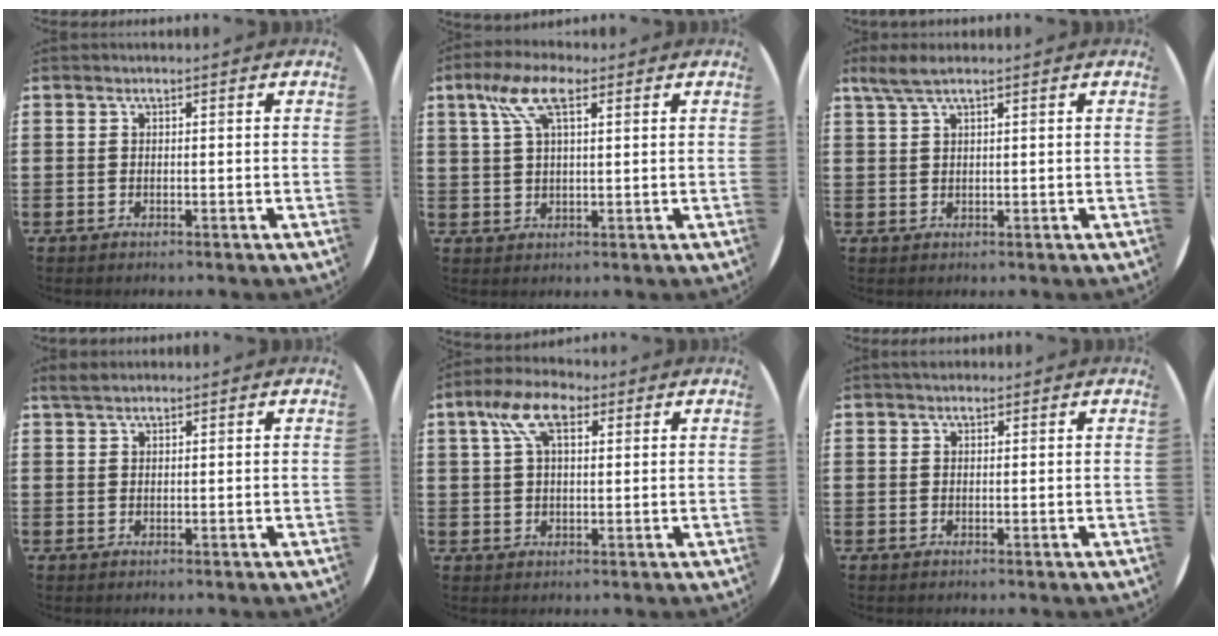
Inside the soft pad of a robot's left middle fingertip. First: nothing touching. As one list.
[{"total": 6.9, "force": [3.4, 2.7, 5.4], "torque": [-0.117, 0.012, 0.059]}, {"total": 2.6, "force": [1.8, 0.3, 1.9], "torque": [-0.039, 0.003, 0.033]}, {"total": 1.6, "force": [1.4, 0.4, 0.7], "torque": [-0.017, 0.004, 0.026]}, {"total": 7.5, "force": [3.6, 3.9, 5.2], "torque": [-0.107, 0.015, 0.065]}, {"total": 0.9, "force": [0.7, 0.4, 0.2], "torque": [-0.005, 0.004, 0.014]}]